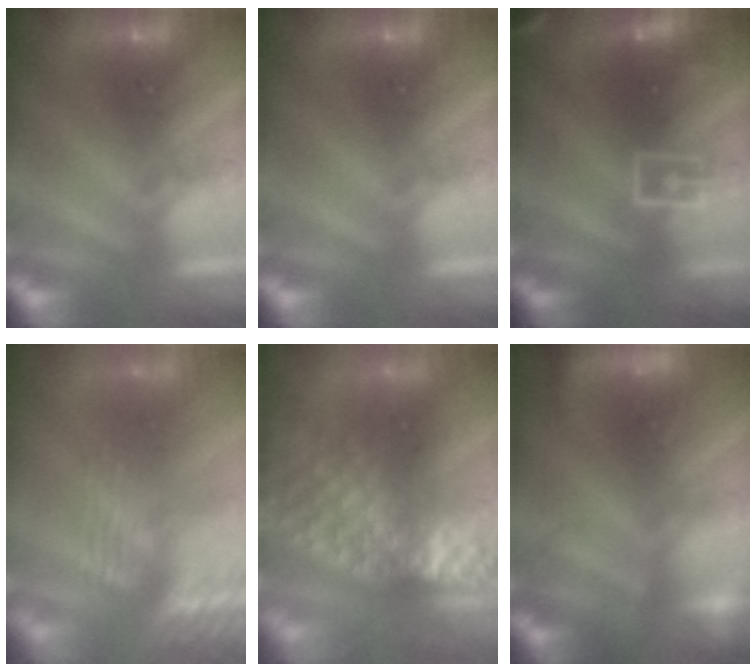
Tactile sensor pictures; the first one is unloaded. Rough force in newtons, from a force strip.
{"total": 0.0}
{"total": 7.1}
{"total": 4.8}
{"total": 7.4}
{"total": 8.7}